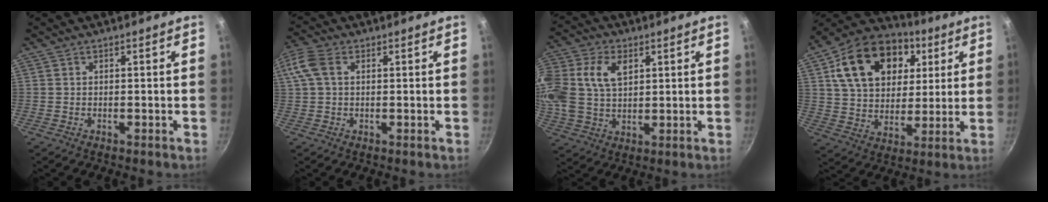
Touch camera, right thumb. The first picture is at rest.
{"total": 6.5, "force": [1.8, 4.1, 4.7], "torque": [-0.103, 0.019, 0.029]}
{"total": 20.5, "force": [6.1, 14.5, 13.2], "torque": [-0.317, 0.037, 0.114]}
{"total": 22.7, "force": [8.0, 15.9, 14.0], "torque": [-0.225, 0.002, 0.130]}